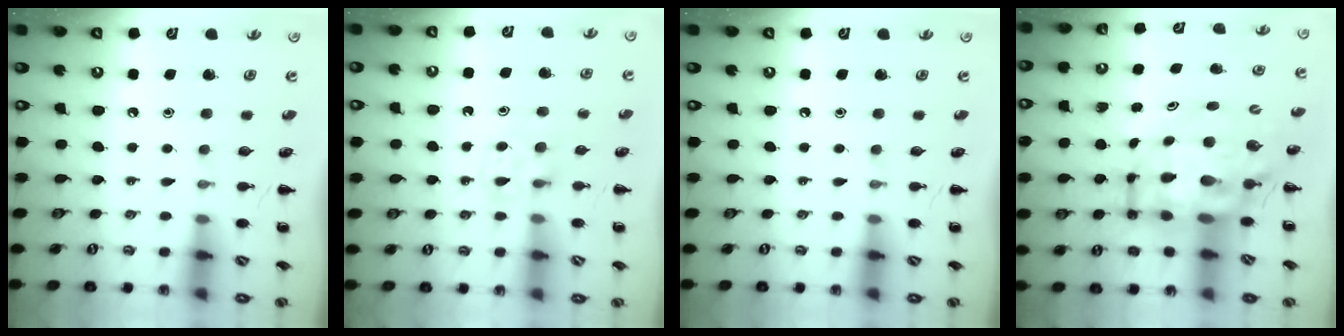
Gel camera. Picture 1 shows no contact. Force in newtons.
{"total": 3.6, "press": 3.3, "slide": 1.3}
{"total": 0.0}
{"total": 11.8, "press": 11.3, "slide": 3.2}